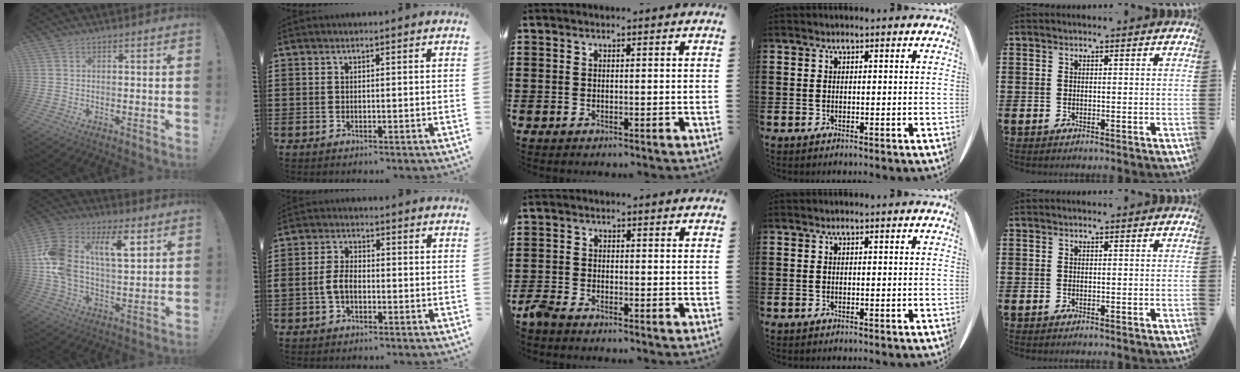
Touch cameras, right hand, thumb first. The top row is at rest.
{"thumb": {"total": 16.5, "force": [5.6, 9.6, 12.1], "torque": [-0.231, -0.015, 0.094]}, "index": {"total": 3.9, "force": [-1.2, 2.3, 2.9], "torque": [-0.075, -0.002, -0.029]}, "middle": {"total": 2.2, "force": [-2.0, 0.3, 0.8], "torque": [-0.038, -0.005, -0.047]}}